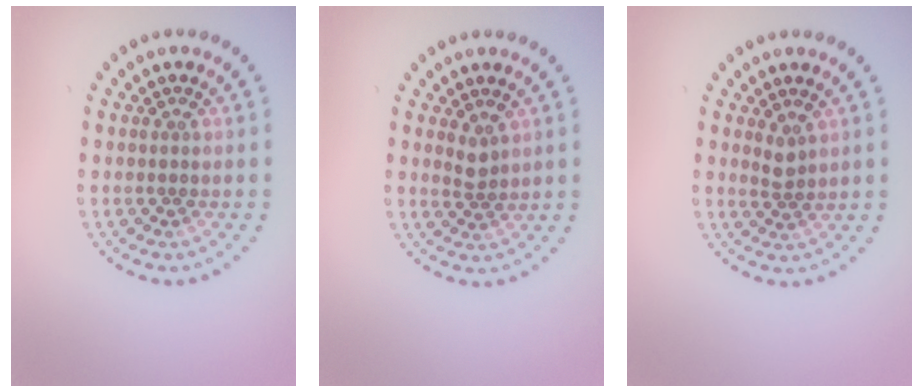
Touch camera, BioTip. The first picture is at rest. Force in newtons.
{"total": 1.4, "press": 1.2, "slide": 0.8}
{"total": 1.4, "press": 1.2, "slide": 0.8}